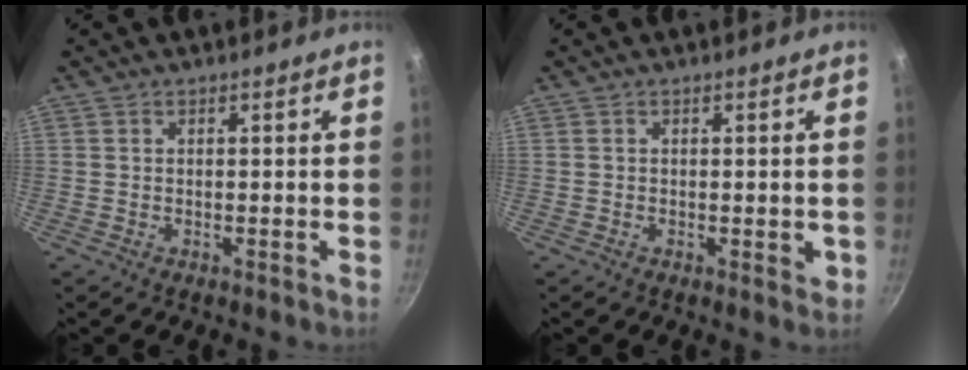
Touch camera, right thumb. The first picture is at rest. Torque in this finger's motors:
{"motor_torque": [0.39, 0.16, 0.47, -0.28, 0.00]}